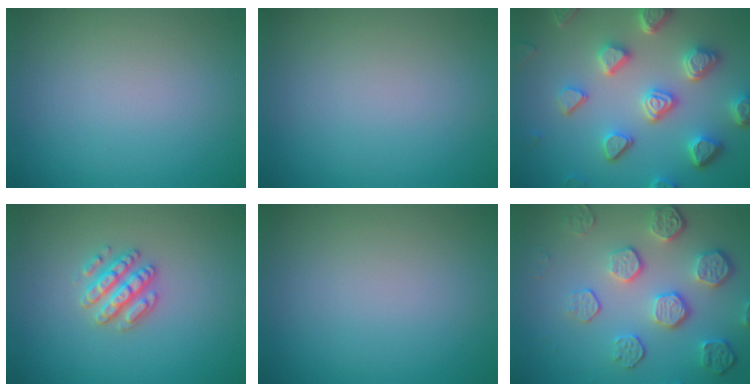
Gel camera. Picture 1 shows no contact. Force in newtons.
{"total": 0.0}
{"total": 6.7, "press": 5.4, "slide": 4.0}
{"total": 2.8, "press": 2.7, "slide": 0.8}
{"total": 0.0}
{"total": 5.6, "press": 4.1, "slide": 3.9}